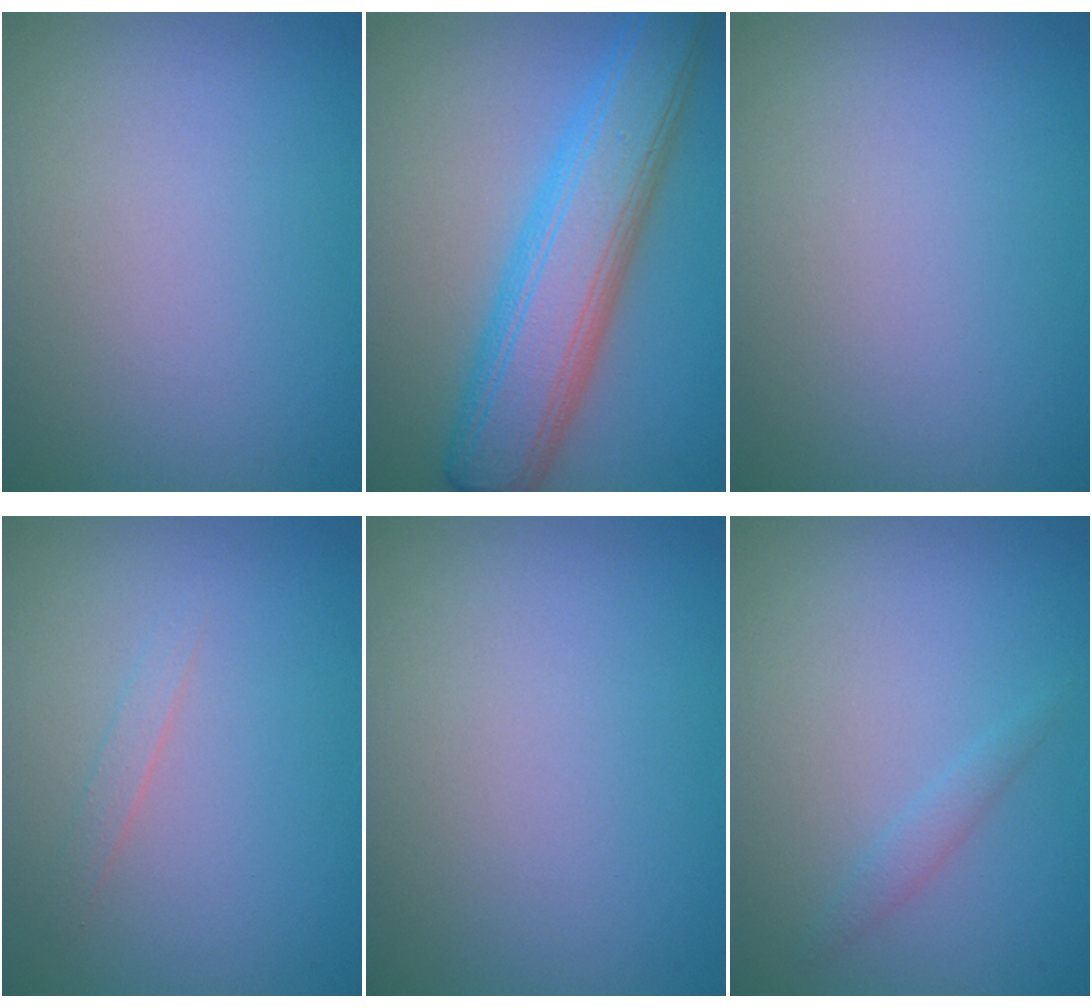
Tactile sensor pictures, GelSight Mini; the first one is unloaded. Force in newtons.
{"total": 8.4, "press": 8.4, "slide": 0.2}
{"total": 0.0}
{"total": 0.9, "press": 0.9, "slide": 0.0}
{"total": 0.0}
{"total": 1.0, "press": 1.0, "slide": 0.1}